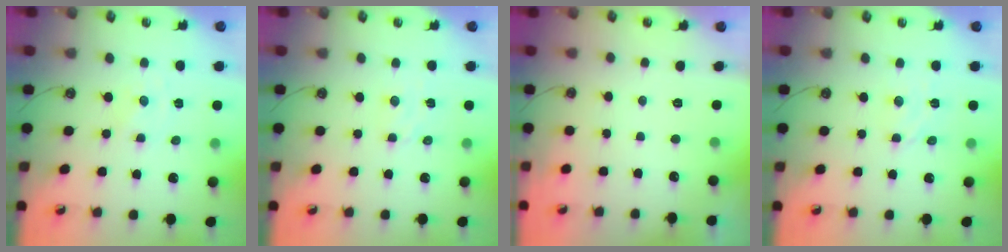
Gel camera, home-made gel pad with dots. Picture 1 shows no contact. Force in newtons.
{"total": 2.4, "press": 2.4, "slide": 0.4}
{"total": 0.0}
{"total": 2.8, "press": 2.8, "slide": 0.1}